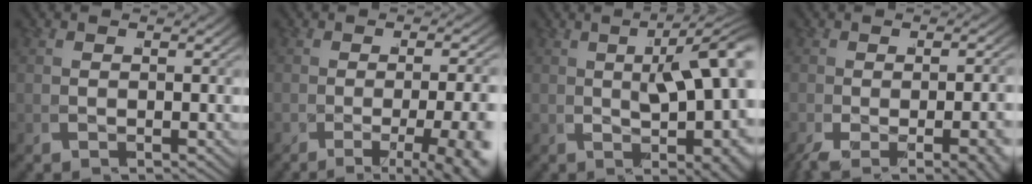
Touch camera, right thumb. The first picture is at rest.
{"total": 7.8, "force": [-3.4, 2.7, 6.5], "torque": [-0.071, -0.003, -0.050]}
{"total": 7.3, "force": [0.8, 2.5, 6.8], "torque": [-0.085, 0.008, 0.018]}
{"total": 4.3, "force": [-1.9, 0.8, 3.8], "torque": [-0.037, -0.003, -0.029]}